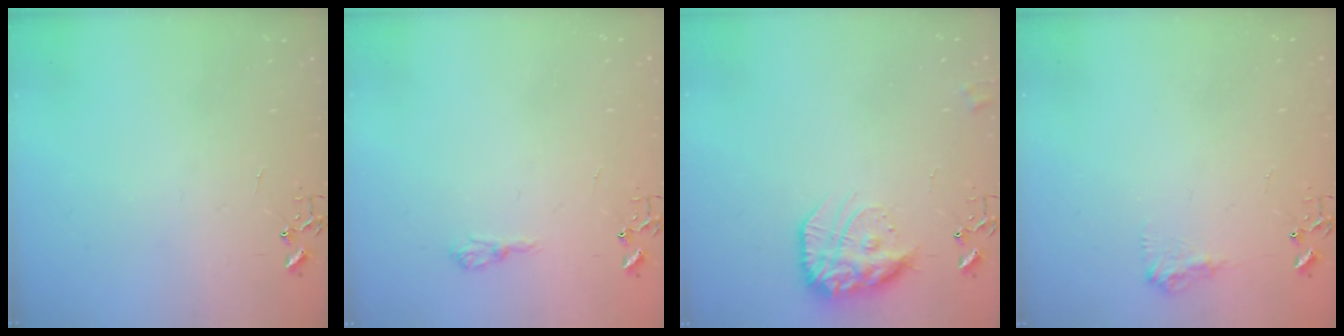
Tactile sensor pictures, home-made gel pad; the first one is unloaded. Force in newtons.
{"total": 7.2, "press": 7.1, "slide": 0.6}
{"total": 16.5, "press": 16.4, "slide": 1.3}
{"total": 7.9, "press": 7.9, "slide": 0.3}